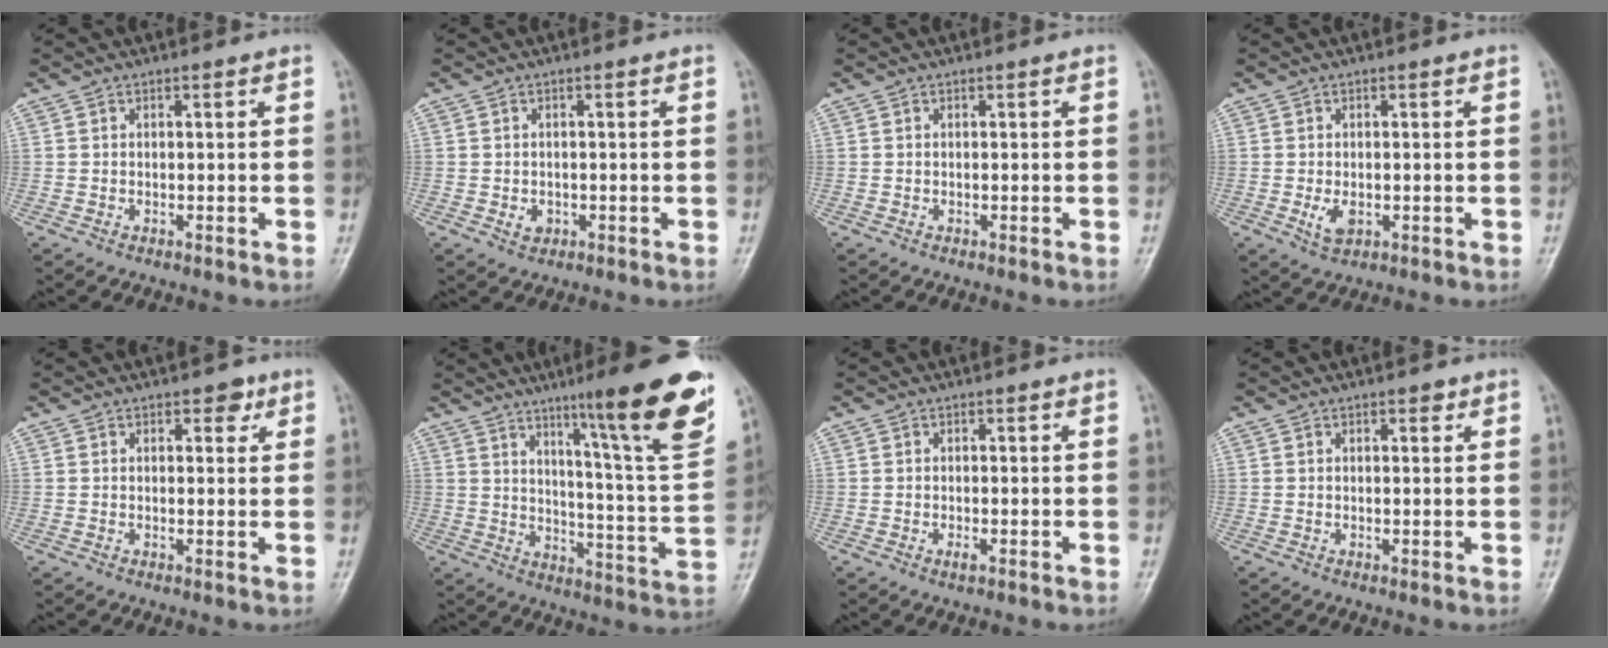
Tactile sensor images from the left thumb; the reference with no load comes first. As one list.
[{"total": 1.8, "force": [-0.4, 1.5, 0.9], "torque": [-0.008, 0.001, -0.001]}, {"total": 0.0}, {"total": 3.2, "force": [-0.5, 2.0, 2.4], "torque": [-0.042, -0.006, -0.005]}, {"total": 2.5, "force": [1.4, 1.5, 1.4], "torque": [-0.002, -0.004, 0.016]}, {"total": 21.4, "force": [12.8, 1.7, 17.1], "torque": [-0.210, -0.063, 0.187]}, {"total": 1.0, "force": [-0.2, 0.4, 1.0], "torque": [-0.015, -0.003, -0.004]}, {"total": 1.4, "force": [0.9, 0.7, 0.9], "torque": [-0.004, -0.002, 0.009]}]